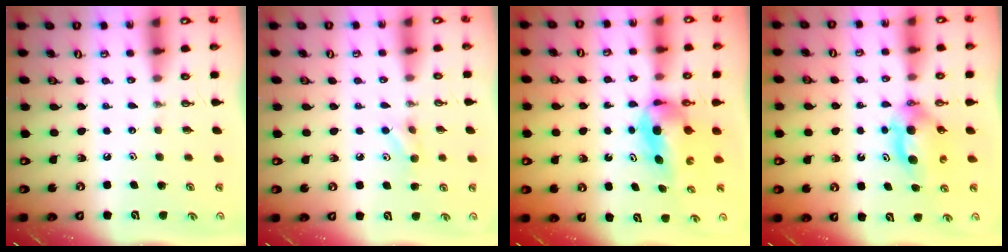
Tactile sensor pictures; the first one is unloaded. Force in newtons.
{"total": 5.3, "press": 5.3, "slide": 0.6}
{"total": 5.5, "press": 5.2, "slide": 1.8}
{"total": 5.9, "press": 5.8, "slide": 1.2}